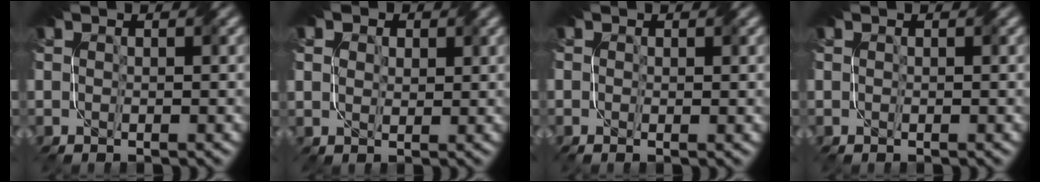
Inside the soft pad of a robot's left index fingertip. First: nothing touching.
{"total": 2.9, "force": [1.9, 2.2, 0.5], "torque": [-0.012, 0.009, 0.024]}
{"total": 1.1, "force": [0.2, 0.7, 0.9], "torque": [-0.019, -0.001, 0.000]}
{"total": 0.0}